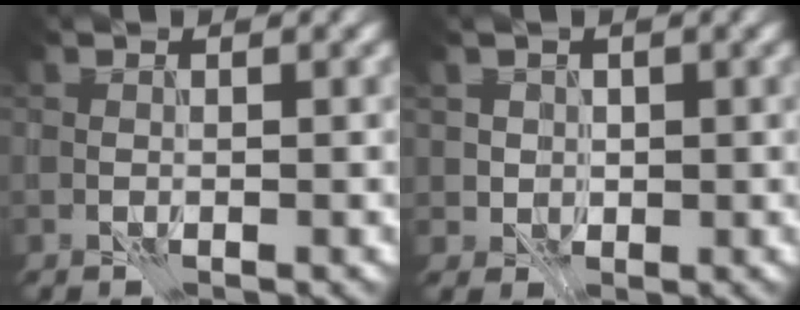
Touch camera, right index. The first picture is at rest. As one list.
[{"total": 1.9, "force": [0.6, 1.8, 0.4], "torque": [0.002, 0.001, 0.015]}]